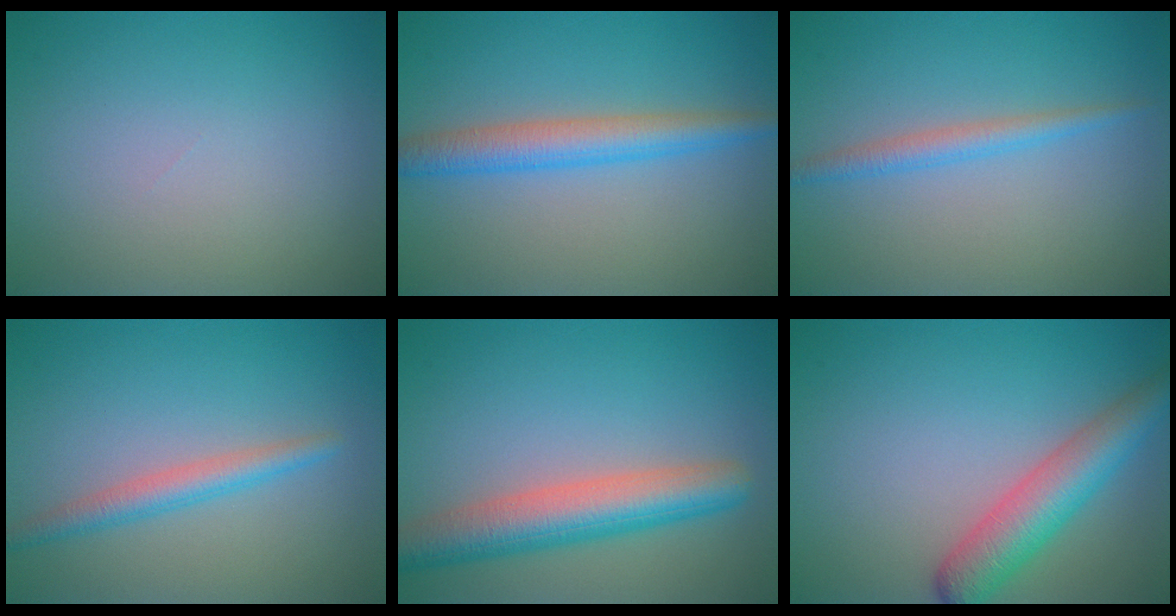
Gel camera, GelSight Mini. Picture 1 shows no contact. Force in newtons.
{"total": 3.9, "press": 3.9, "slide": 0.1}
{"total": 1.9, "press": 1.9, "slide": 0.1}
{"total": 2.5, "press": 2.5, "slide": 0.0}
{"total": 6.3, "press": 6.3, "slide": 0.3}
{"total": 5.4, "press": 5.4, "slide": 0.2}